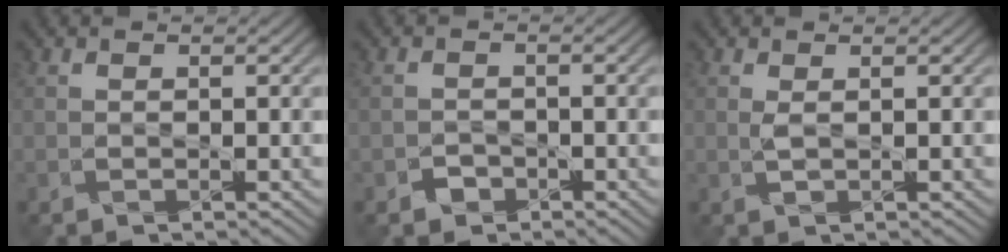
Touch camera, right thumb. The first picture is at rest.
{"total": 1.6, "force": [-1.3, 0.9, 0.0], "torque": [0.003, 0.000, -0.028]}
{"total": 0.8, "force": [0.3, 0.0, 0.8], "torque": [-0.023, 0.003, 0.004]}